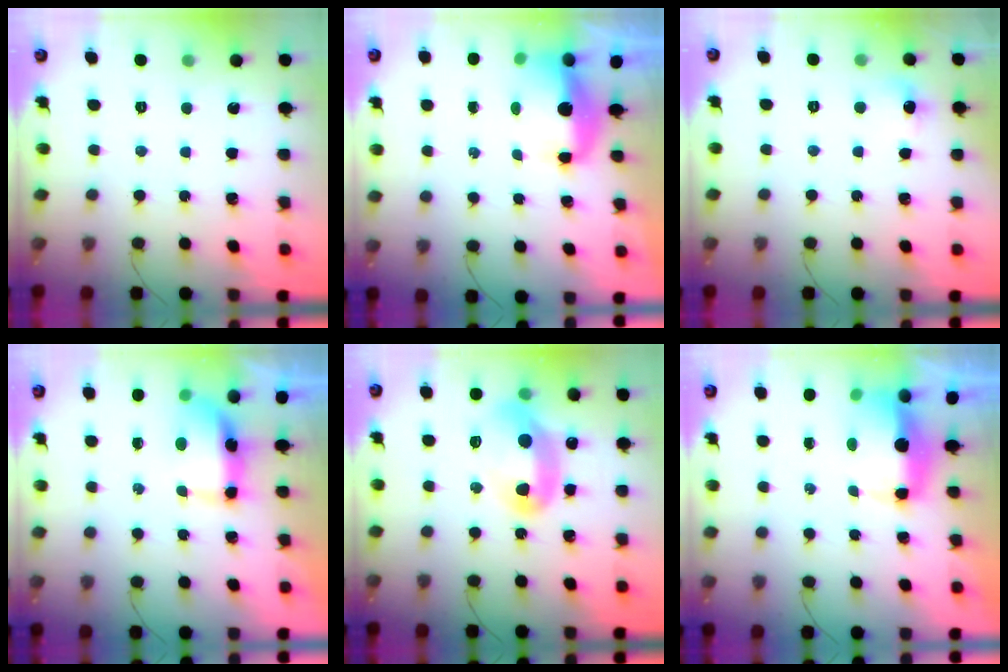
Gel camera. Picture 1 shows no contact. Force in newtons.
{"total": 9.0, "press": 7.7, "slide": 4.7}
{"total": 6.5, "press": 4.9, "slide": 4.3}
{"total": 6.5, "press": 6.4, "slide": 0.9}
{"total": 14.1, "press": 14.1, "slide": 0.7}
{"total": 12.6, "press": 7.9, "slide": 9.8}